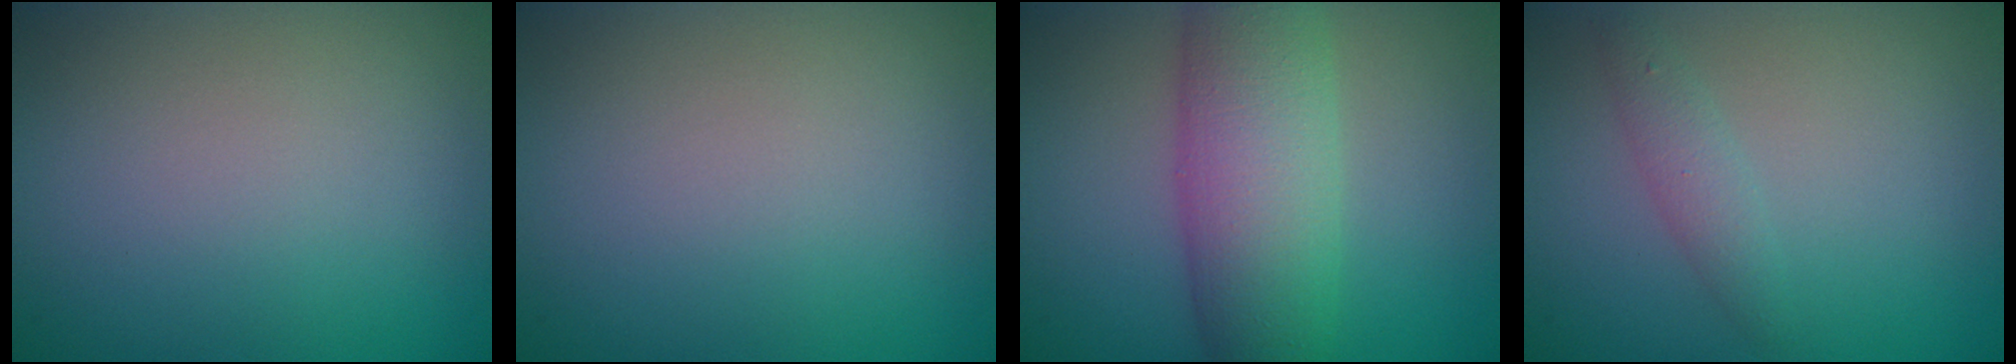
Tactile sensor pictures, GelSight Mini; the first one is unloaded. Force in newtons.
{"total": 0.0}
{"total": 7.8, "press": 7.8, "slide": 0.1}
{"total": 1.6, "press": 1.6, "slide": 0.1}